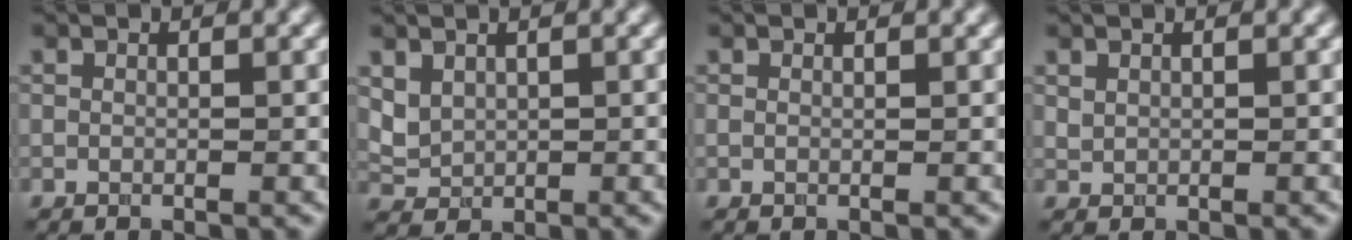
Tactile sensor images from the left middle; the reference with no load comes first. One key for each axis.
{"total": 1.2, "fx": 0.7, "fy": 0.9, "fz": 0.4, "tx": -0.022, "ty": -0.002, "tz": 0.032}
{"total": 0.0}
{"total": 0.6, "fx": 0.5, "fy": -0.1, "fz": -0.2, "tx": -0.007, "ty": -0.002, "tz": 0.019}